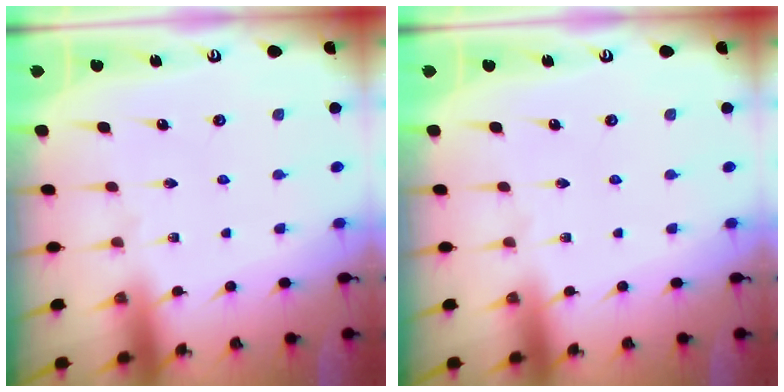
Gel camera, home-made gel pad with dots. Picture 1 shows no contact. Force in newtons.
{"total": 0.0}